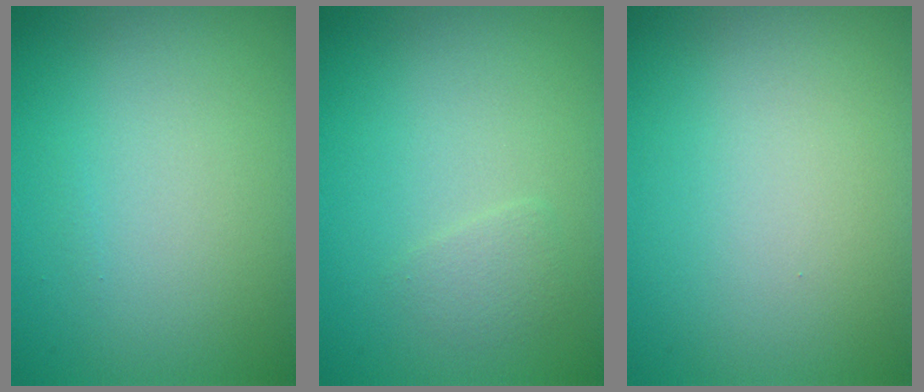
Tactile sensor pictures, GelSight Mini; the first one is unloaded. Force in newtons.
{"total": 1.0, "press": 1.0, "slide": 0.0}
{"total": 0.0}